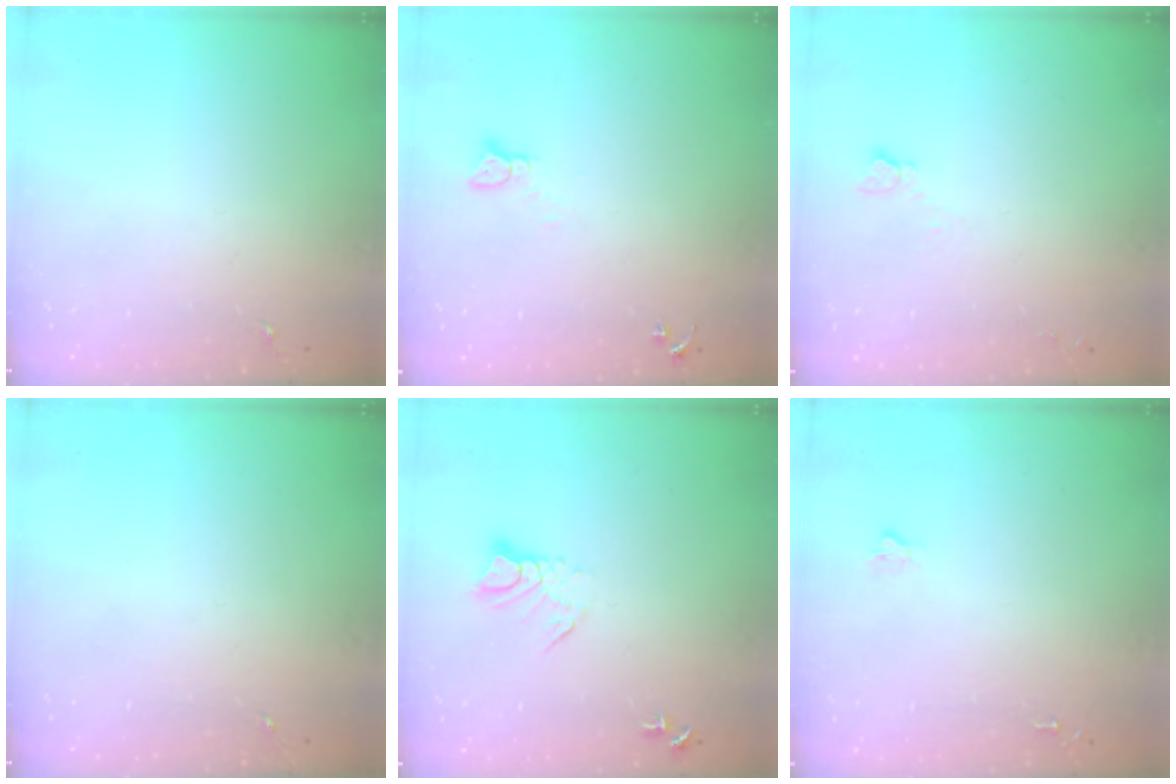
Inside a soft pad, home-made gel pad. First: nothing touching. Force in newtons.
{"total": 2.3, "press": 2.3, "slide": 0.3}
{"total": 2.7, "press": 2.7, "slide": 0.3}
{"total": 0.0}
{"total": 6.6, "press": 6.6, "slide": 0.7}
{"total": 1.6, "press": 1.6, "slide": 0.2}